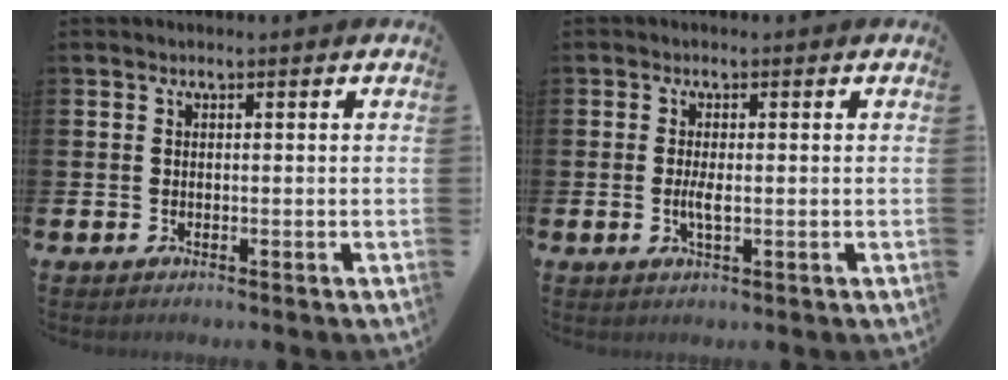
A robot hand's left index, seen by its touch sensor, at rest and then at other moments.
{"total": 2.2, "force": [-0.2, 0.6, 2.1], "torque": [-0.037, 0.000, -0.004]}